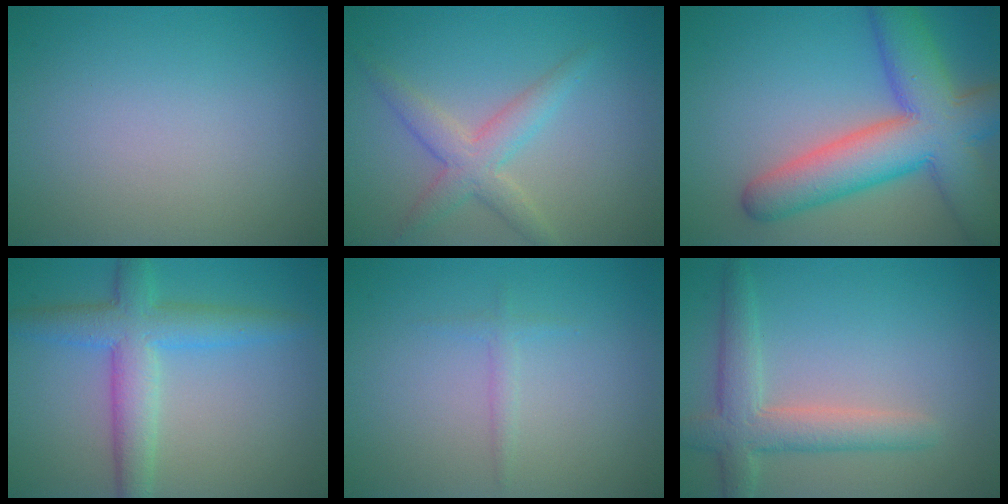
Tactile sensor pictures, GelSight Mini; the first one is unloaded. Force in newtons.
{"total": 3.4, "press": 3.4, "slide": 0.1}
{"total": 10.3, "press": 10.3, "slide": 0.5}
{"total": 5.4, "press": 5.4, "slide": 0.1}
{"total": 0.9, "press": 0.9, "slide": 0.0}
{"total": 4.2, "press": 4.2, "slide": 0.3}